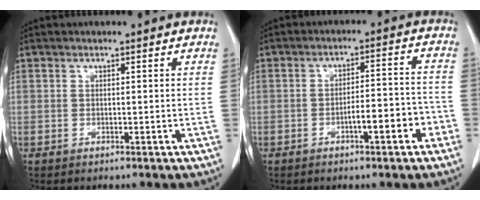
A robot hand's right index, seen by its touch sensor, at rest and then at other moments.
{"total": 6.3, "force": [-3.0, 1.2, 5.4], "torque": [-0.077, 0.019, -0.041]}